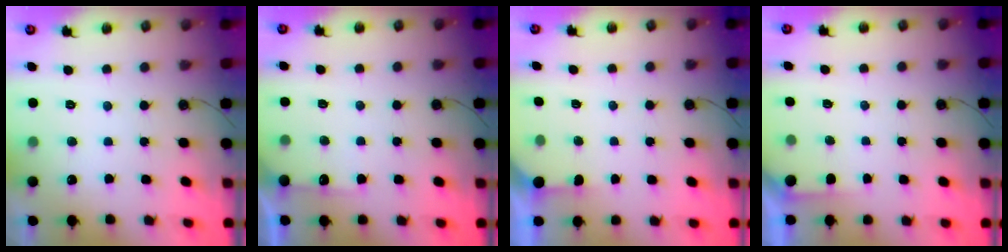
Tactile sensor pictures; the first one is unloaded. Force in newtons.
{"total": 4.4, "press": 4.4, "slide": 0.6}
{"total": 2.3, "press": 2.3, "slide": 0.3}
{"total": 1.7, "press": 1.6, "slide": 0.2}